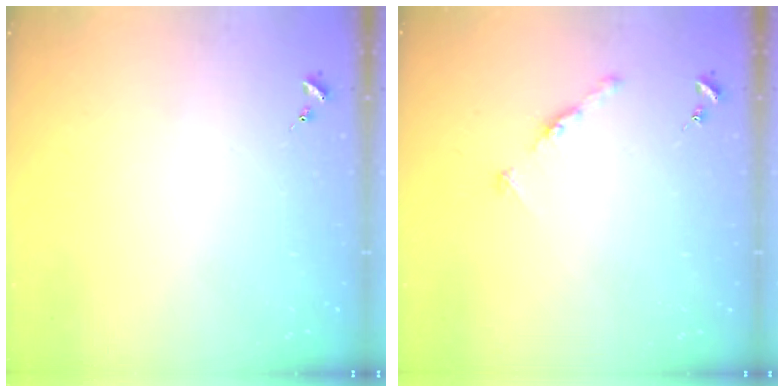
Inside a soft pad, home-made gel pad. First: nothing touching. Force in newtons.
{"total": 4.8, "press": 4.7, "slide": 0.5}